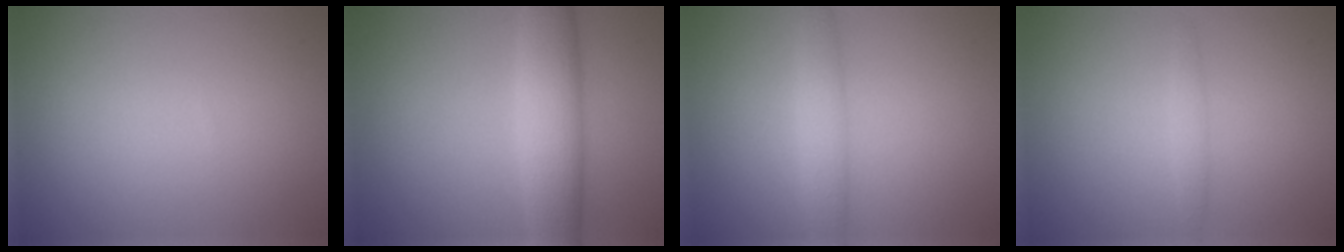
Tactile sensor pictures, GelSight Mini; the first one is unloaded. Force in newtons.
{"total": 6.2, "press": 6.2, "slide": 0.0}
{"total": 2.6, "press": 2.6, "slide": 0.1}
{"total": 1.1, "press": 1.1, "slide": 0.0}